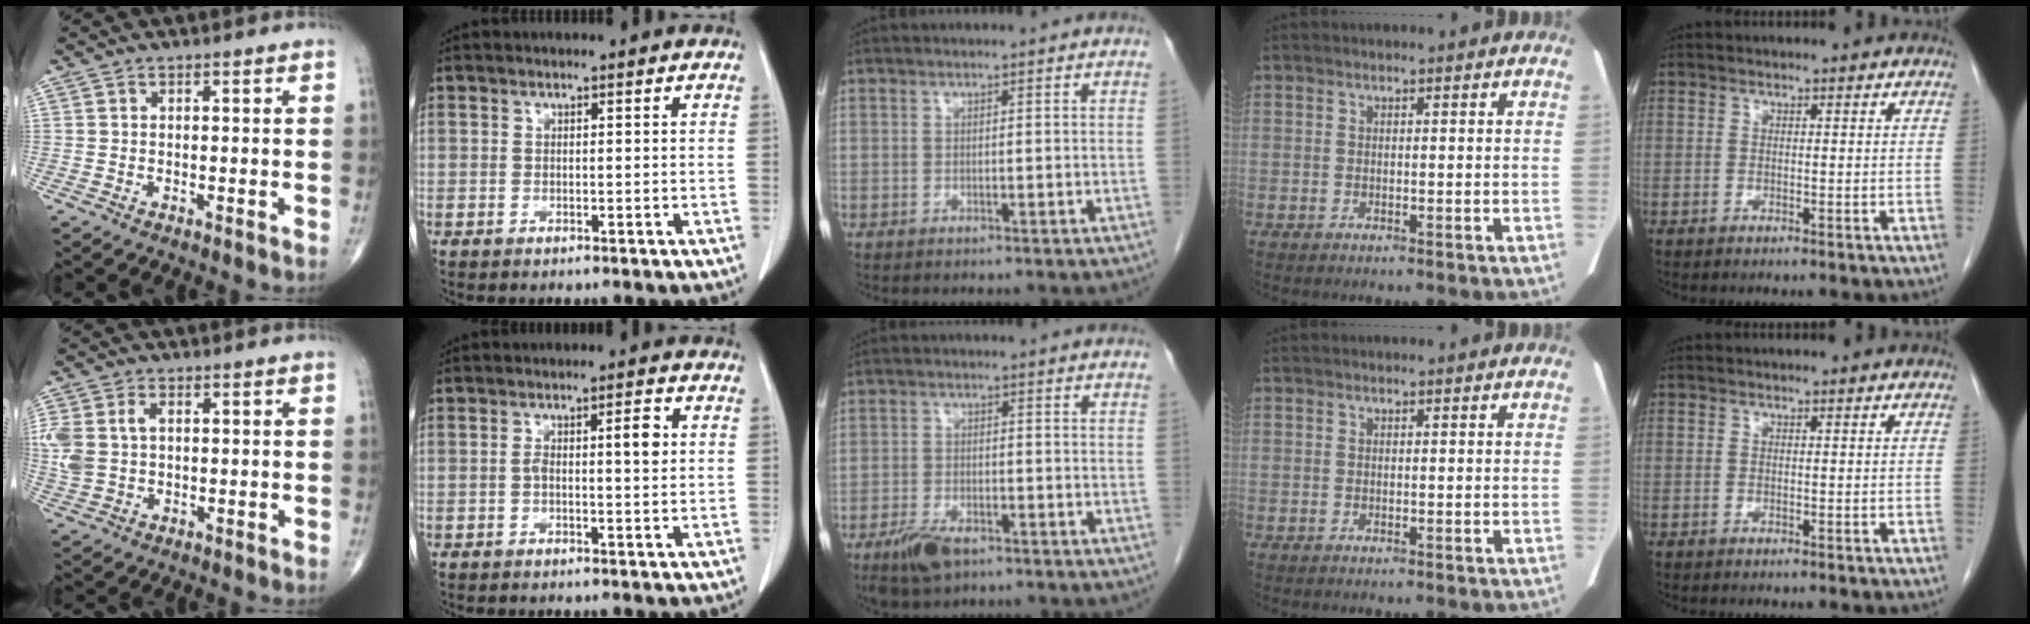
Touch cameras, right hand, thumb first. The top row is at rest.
{"thumb": {"total": 8.1, "force": [1.2, 5.5, 5.8], "torque": [-0.152, 0.013, 0.032]}, "index": {"total": 4.0, "force": [0.4, 0.8, 3.9], "torque": [-0.070, 0.012, 0.006]}, "middle": {"total": 5.4, "force": [-3.6, 2.2, 3.4], "torque": [-0.068, -0.005, -0.059]}}